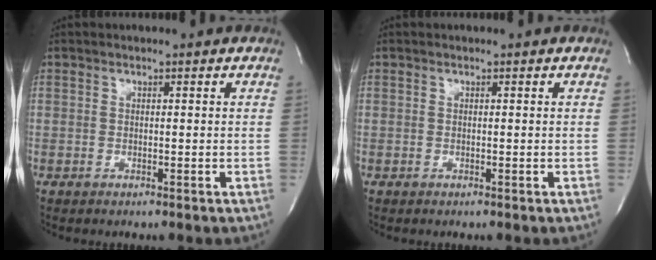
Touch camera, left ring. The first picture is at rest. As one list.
[{"total": 0.0}]